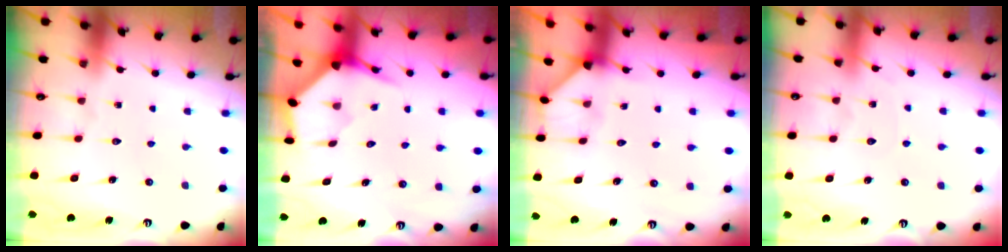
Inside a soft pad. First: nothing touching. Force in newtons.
{"total": 4.0, "press": 3.9, "slide": 0.3}
{"total": 2.0, "press": 2.0, "slide": 0.3}
{"total": 3.0, "press": 2.9, "slide": 0.4}